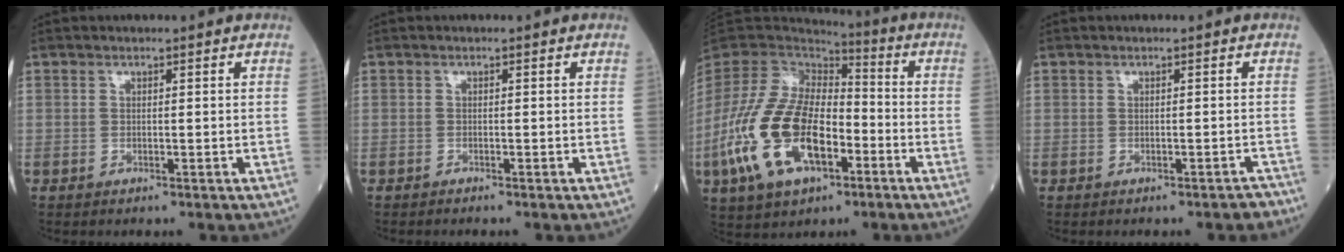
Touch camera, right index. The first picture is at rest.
{"total": 0.5, "force": [-0.5, 0.0, 0.1], "torque": [-0.001, 0.000, -0.012]}
{"total": 18.6, "force": [-6.2, 8.9, 15.2], "torque": [-0.329, -0.005, -0.109]}
{"total": 1.7, "force": [-1.5, 0.4, 0.7], "torque": [-0.007, -0.001, -0.016]}